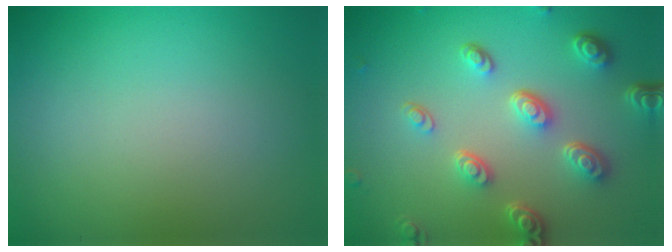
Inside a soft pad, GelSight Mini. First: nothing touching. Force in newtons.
{"total": 5.0, "press": 3.7, "slide": 3.3}